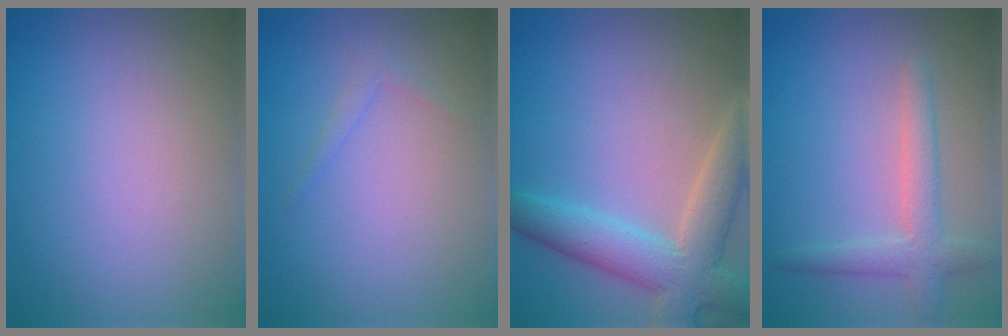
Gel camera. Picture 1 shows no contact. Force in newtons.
{"total": 0.8, "press": 0.8, "slide": 0.0}
{"total": 6.3, "press": 6.3, "slide": 0.5}
{"total": 3.0, "press": 3.0, "slide": 0.1}